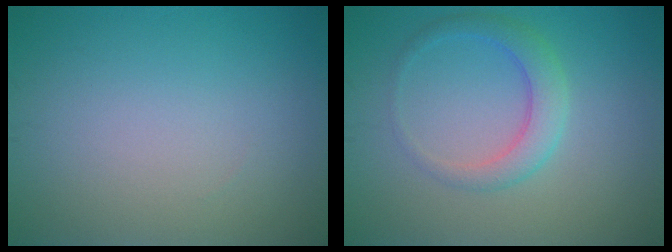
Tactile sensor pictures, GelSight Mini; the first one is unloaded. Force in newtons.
{"total": 3.0, "press": 3.0, "slide": 0.1}